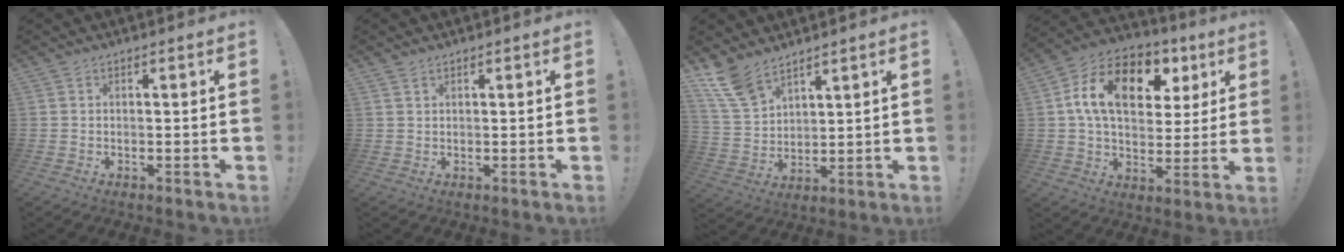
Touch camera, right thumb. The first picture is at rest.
{"total": 1.2, "force": [1.0, 0.5, 0.5], "torque": [-0.003, -0.005, 0.018]}
{"total": 10.8, "force": [8.3, 5.1, 4.6], "torque": [-0.101, -0.040, 0.165]}
{"total": 17.6, "force": [5.9, 11.7, 11.8], "torque": [-0.183, -0.009, 0.104]}